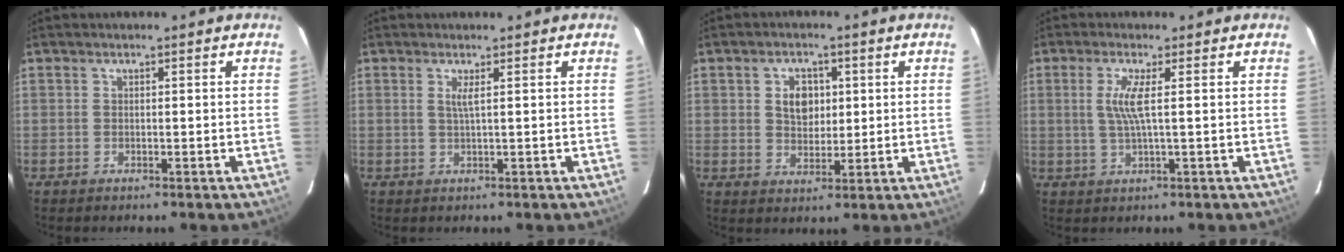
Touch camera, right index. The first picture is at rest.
{"total": 1.4, "force": [0.6, -0.4, 1.2], "torque": [-0.024, -0.002, 0.011]}
{"total": 5.4, "force": [1.2, 4.0, 3.4], "torque": [-0.054, 0.009, 0.026]}
{"total": 4.4, "force": [0.7, -0.3, 4.3], "torque": [-0.085, -0.003, 0.015]}